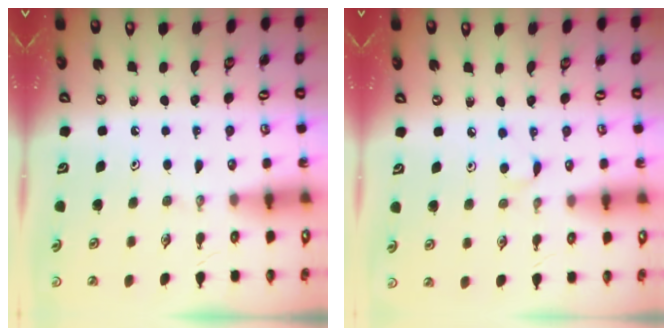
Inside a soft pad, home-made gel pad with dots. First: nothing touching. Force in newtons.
{"total": 3.6, "press": 3.6, "slide": 0.5}